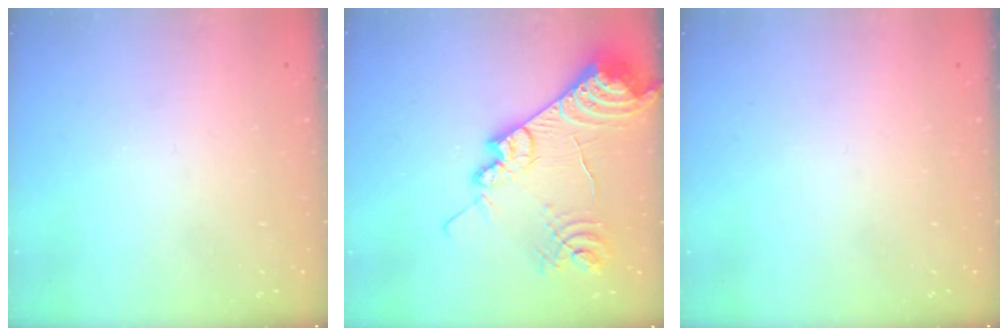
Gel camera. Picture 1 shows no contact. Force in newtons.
{"total": 22.4, "press": 22.3, "slide": 2.3}
{"total": 0.0}